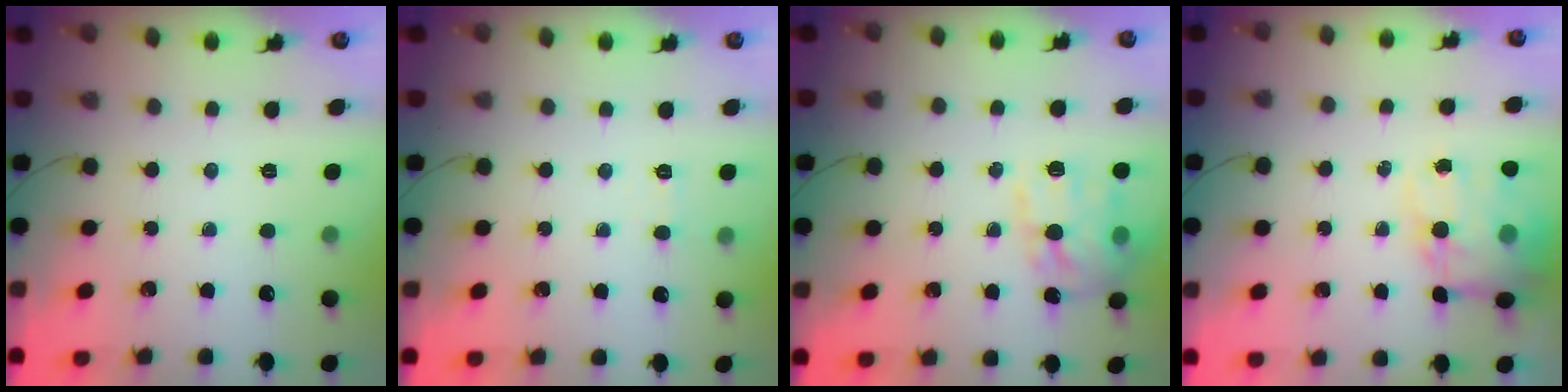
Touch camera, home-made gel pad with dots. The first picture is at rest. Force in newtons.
{"total": 4.3, "press": 4.2, "slide": 1.2}
{"total": 15.8, "press": 15.7, "slide": 1.0}
{"total": 14.0, "press": 13.6, "slide": 3.5}